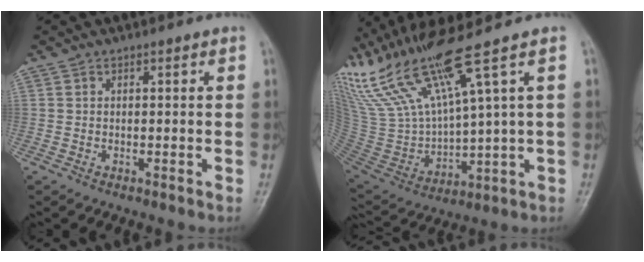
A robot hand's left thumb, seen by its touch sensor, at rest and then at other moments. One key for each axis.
{"total": 19.7, "fx": 13.4, "fy": 1.7, "fz": 14.3, "tx": -0.289, "ty": -0.051, "tz": 0.273}